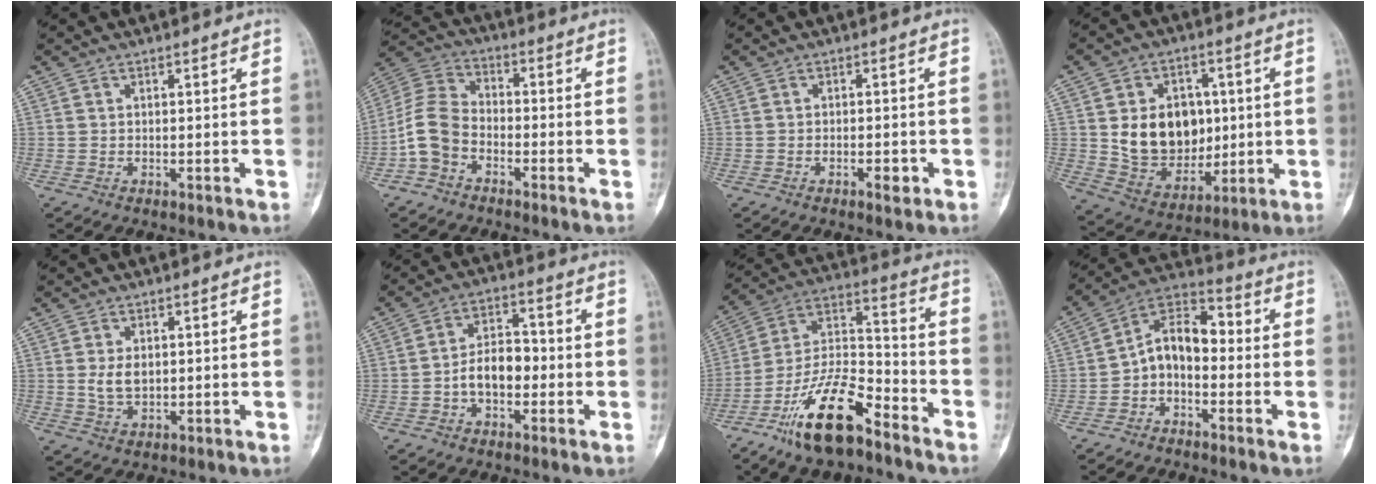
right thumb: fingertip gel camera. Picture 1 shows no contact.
{"total": 8.9, "force": [-3.7, 6.2, 5.2], "torque": [-0.101, 0.035, -0.086]}
{"total": 2.3, "force": [-1.1, 0.9, 1.8], "torque": [-0.022, 0.004, -0.017]}
{"total": 15.4, "force": [1.8, 12.0, 9.6], "torque": [-0.107, -0.010, 0.049]}
{"total": 3.9, "force": [0.5, 2.5, 2.9], "torque": [-0.052, -0.006, 0.014]}
{"total": 7.7, "force": [-1.7, 4.9, 5.7], "torque": [-0.074, 0.032, -0.040]}
{"total": 17.8, "force": [-11.7, 6.5, 11.8], "torque": [-0.205, 0.081, -0.218]}
{"total": 9.5, "force": [-1.8, 6.3, 6.8], "torque": [-0.089, 0.053, -0.051]}